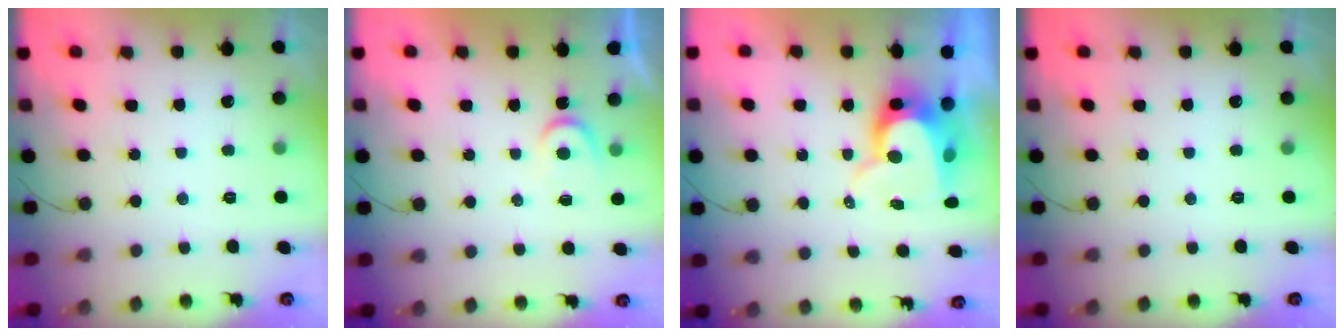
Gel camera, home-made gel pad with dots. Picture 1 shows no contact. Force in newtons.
{"total": 3.1, "press": 3.1, "slide": 0.4}
{"total": 9.8, "press": 9.8, "slide": 0.7}
{"total": 0.0}